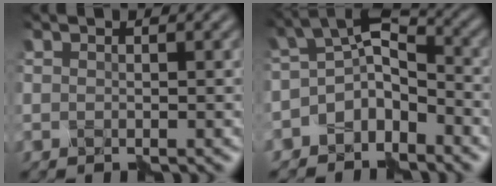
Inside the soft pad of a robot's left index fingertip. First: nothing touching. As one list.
[{"total": 3.7, "force": [-2.7, 2.0, 1.7], "torque": [-0.021, 0.002, -0.061]}]